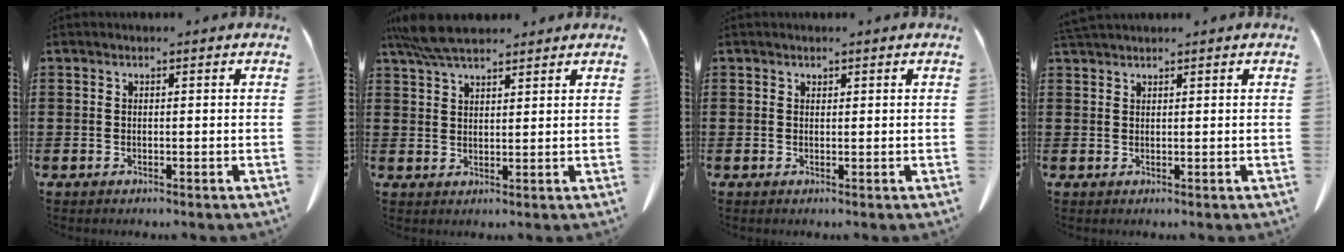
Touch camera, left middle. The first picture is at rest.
{"total": 6.2, "force": [5.2, 1.5, 3.1], "torque": [-0.073, -0.006, 0.099]}
{"total": 0.5, "force": [0.5, 0.3, 0.0], "torque": [-0.001, 0.000, 0.010]}
{"total": 1.5, "force": [1.4, 0.1, 0.3], "torque": [-0.010, 0.000, 0.029]}